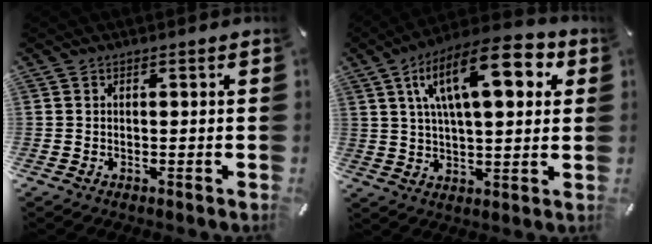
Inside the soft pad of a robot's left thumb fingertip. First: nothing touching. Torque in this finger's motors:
{"motor_torque": [0.84, 0.87, 2.15, -0.62, 0.24]}